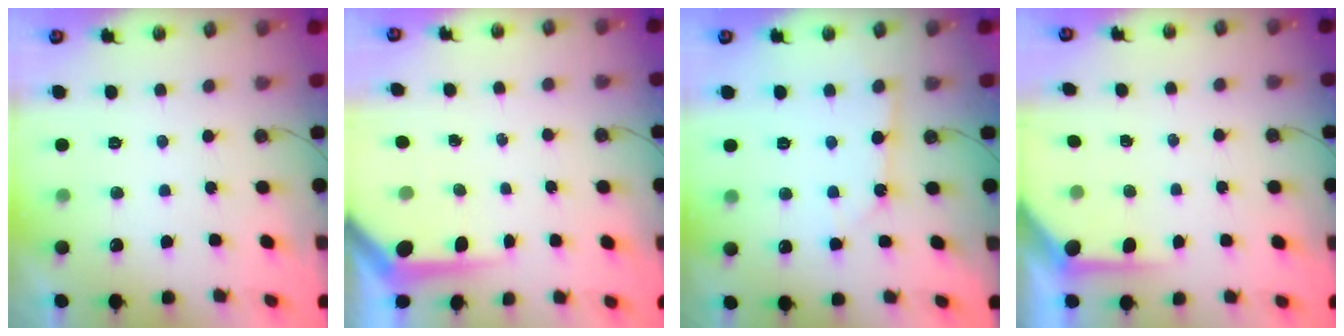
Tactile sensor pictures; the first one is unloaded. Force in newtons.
{"total": 4.7, "press": 4.6, "slide": 0.4}
{"total": 3.2, "press": 3.2, "slide": 0.2}
{"total": 4.6, "press": 4.6, "slide": 0.2}